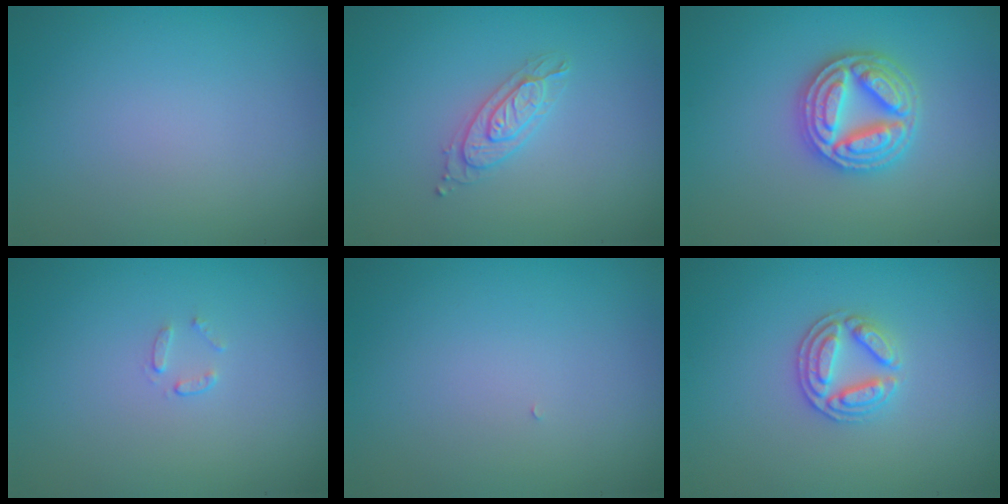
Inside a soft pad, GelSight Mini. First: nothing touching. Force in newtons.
{"total": 2.1, "press": 2.1, "slide": 0.2}
{"total": 4.9, "press": 4.9, "slide": 0.8}
{"total": 0.7, "press": 0.4, "slide": 0.6}
{"total": 0.0}
{"total": 3.1, "press": 2.9, "slide": 1.1}